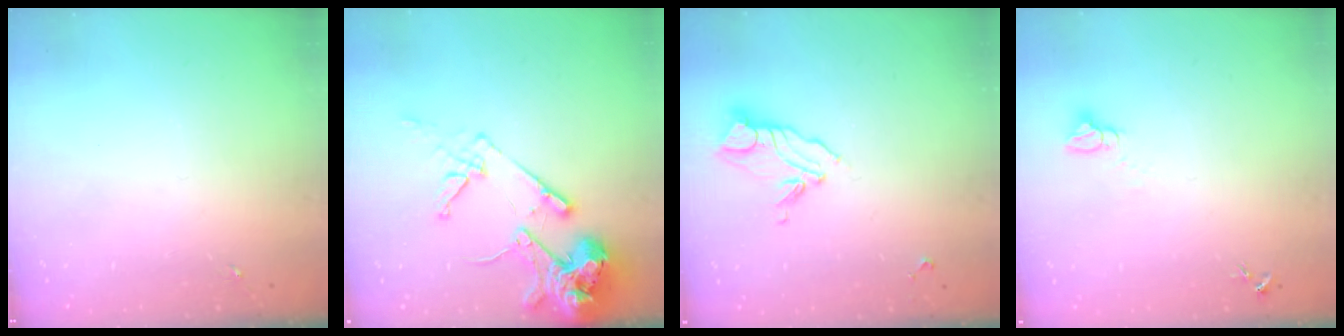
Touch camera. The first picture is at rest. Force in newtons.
{"total": 16.6, "press": 16.5, "slide": 2.3}
{"total": 9.9, "press": 9.8, "slide": 0.8}
{"total": 3.0, "press": 3.0, "slide": 0.1}